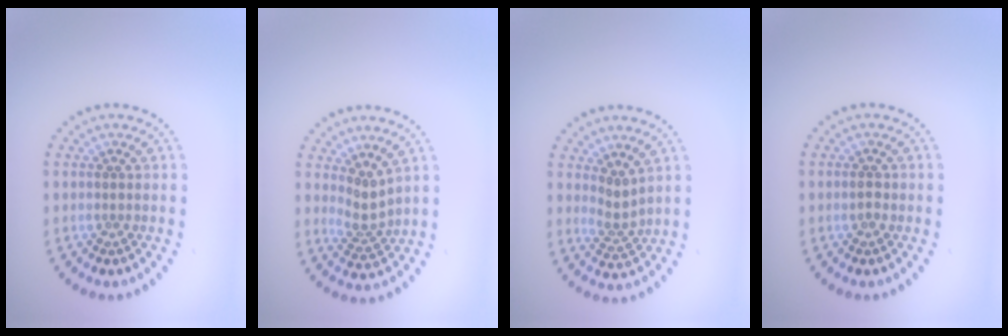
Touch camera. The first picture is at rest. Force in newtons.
{"total": 2.2, "press": 1.4, "slide": 1.7}
{"total": 2.0, "press": 1.3, "slide": 1.5}
{"total": 1.0, "press": 1.0, "slide": 0.2}